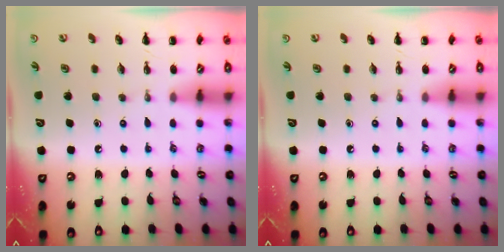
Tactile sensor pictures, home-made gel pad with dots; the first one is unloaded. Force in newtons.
{"total": 0.0}